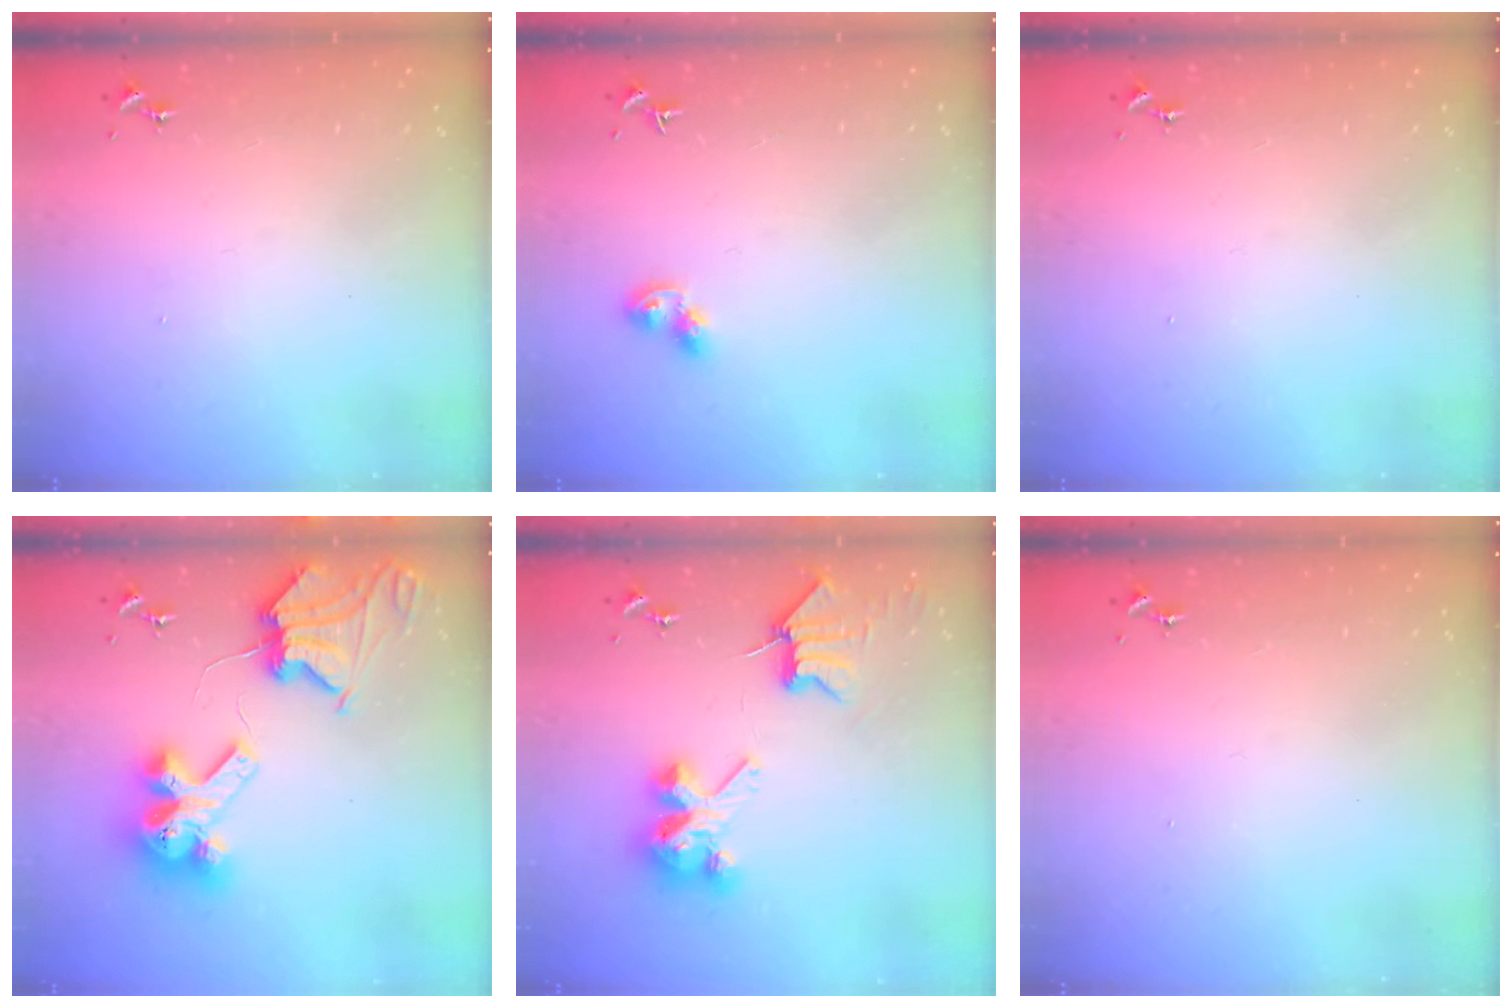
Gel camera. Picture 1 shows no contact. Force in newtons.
{"total": 6.9, "press": 6.9, "slide": 0.8}
{"total": 0.0}
{"total": 13.1, "press": 13.0, "slide": 1.7}
{"total": 8.6, "press": 8.5, "slide": 0.6}
{"total": 0.0}